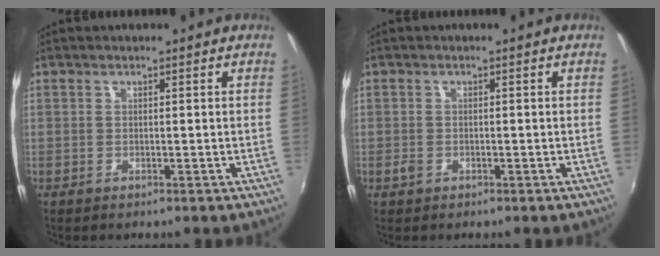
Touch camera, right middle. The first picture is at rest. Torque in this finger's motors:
{"motor_torque": [0.22, -0.17, 0.00, 0.02]}